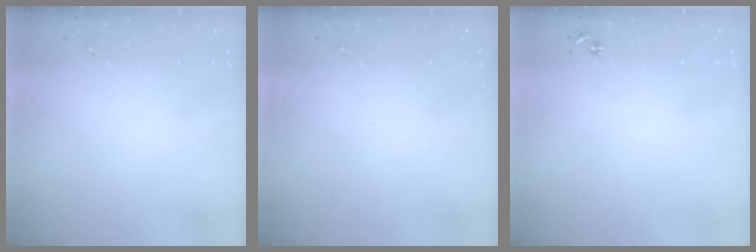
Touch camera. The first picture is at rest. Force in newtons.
{"total": 0.0}
{"total": 2.5, "press": 2.5, "slide": 0.3}